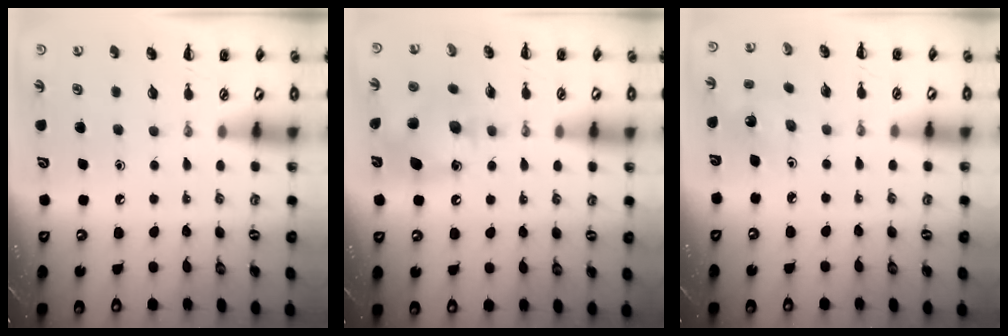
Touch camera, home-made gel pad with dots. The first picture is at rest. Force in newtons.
{"total": 11.4, "press": 11.3, "slide": 1.7}
{"total": 1.5, "press": 1.4, "slide": 0.5}